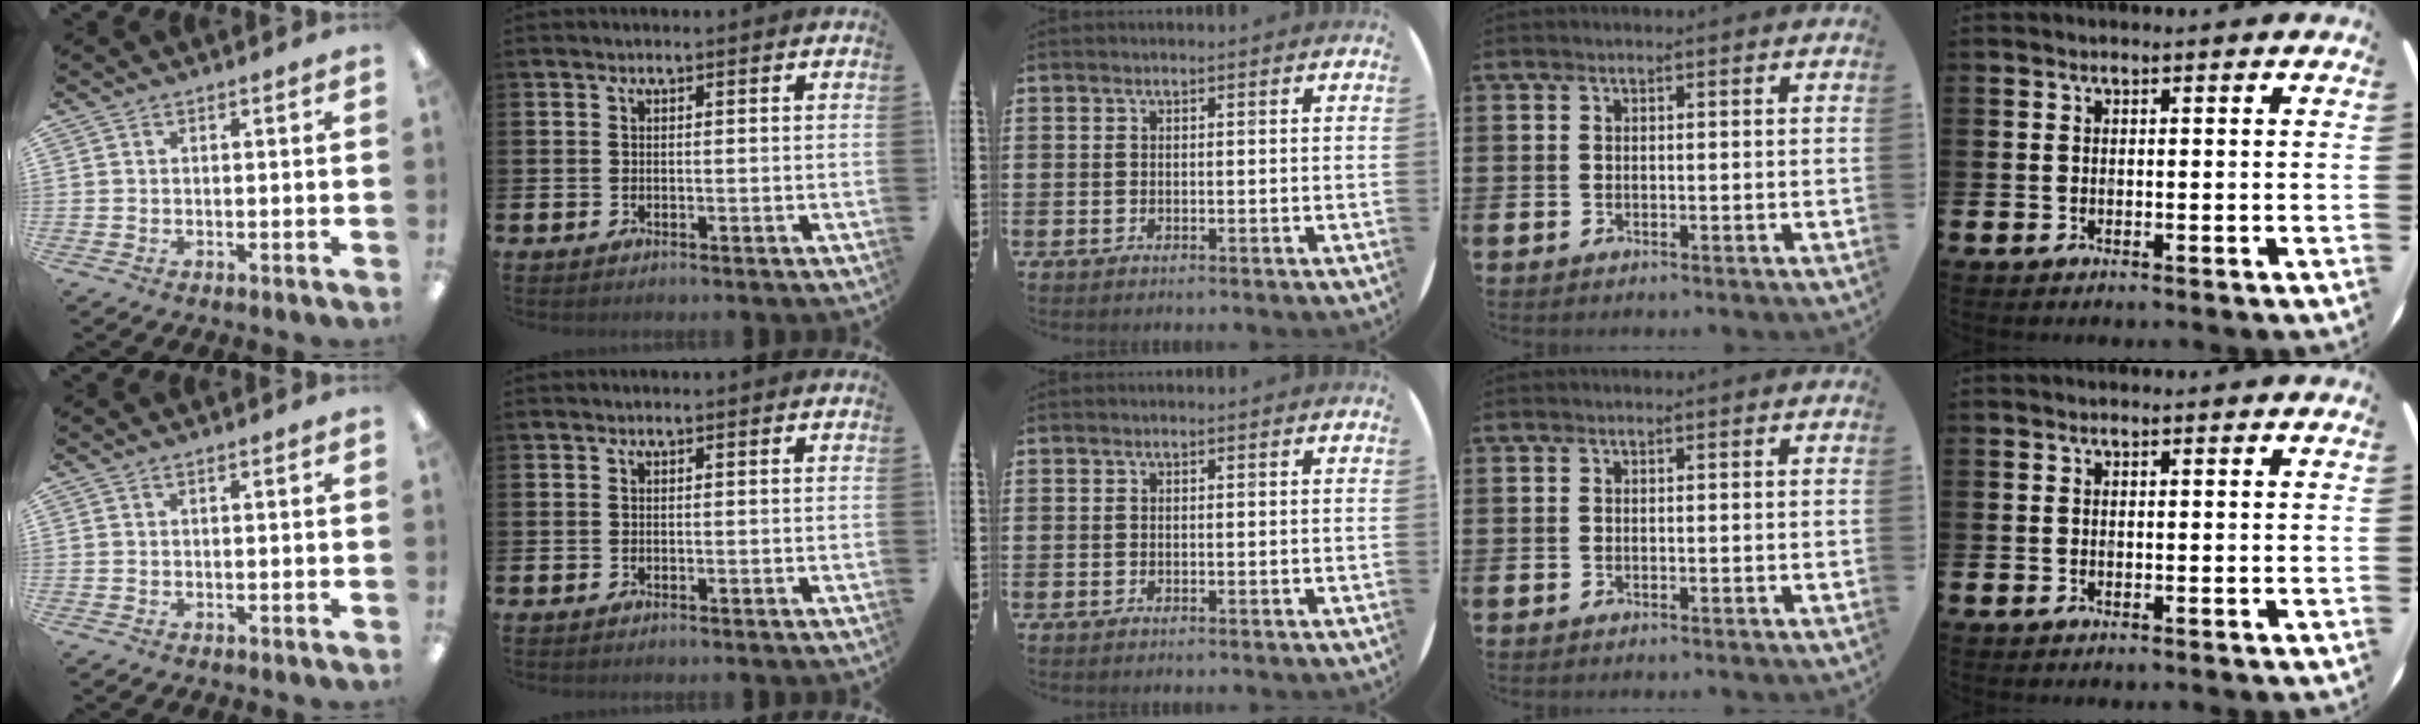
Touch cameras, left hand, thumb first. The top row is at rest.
{}